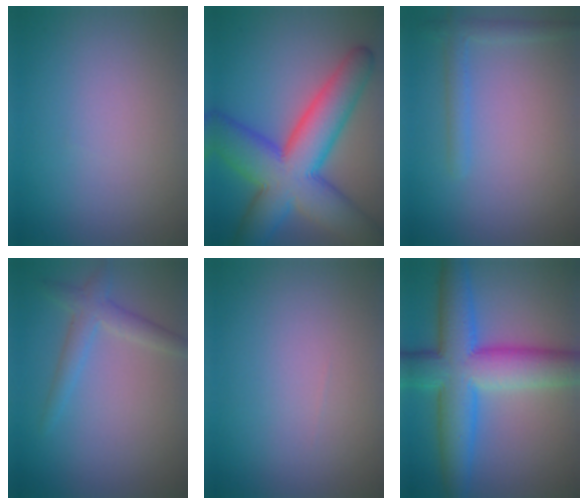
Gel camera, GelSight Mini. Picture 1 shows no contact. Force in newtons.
{"total": 12.2, "press": 12.2, "slide": 0.3}
{"total": 1.9, "press": 1.8, "slide": 0.2}
{"total": 2.4, "press": 2.4, "slide": 0.1}
{"total": 0.0}
{"total": 10.6, "press": 10.6, "slide": 0.2}